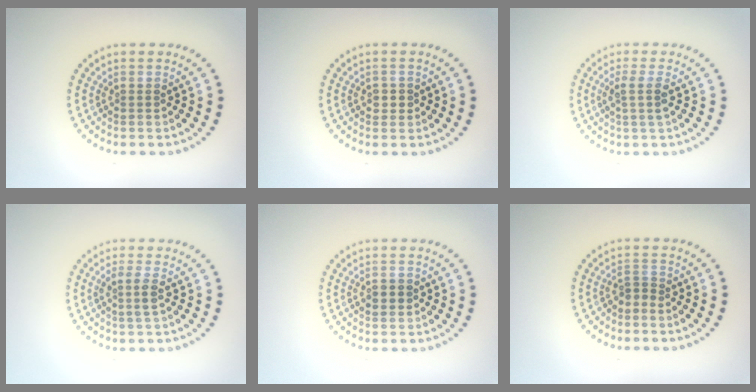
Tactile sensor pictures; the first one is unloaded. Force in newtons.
{"total": 1.2, "press": 1.1, "slide": 0.5}
{"total": 1.9, "press": 1.5, "slide": 1.0}
{"total": 1.6, "press": 1.4, "slide": 0.9}
{"total": 2.0, "press": 2.0, "slide": 0.1}
{"total": 1.2, "press": 0.8, "slide": 0.9}